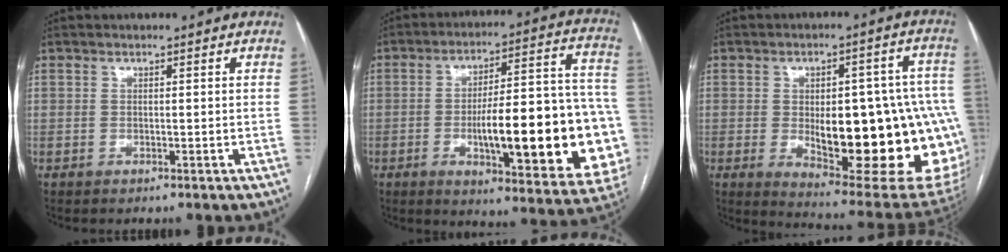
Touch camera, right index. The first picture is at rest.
{"total": 26.2, "force": [-5.5, 5.5, 25.0], "torque": [-0.277, 0.017, -0.063]}
{"total": 25.3, "force": [-3.8, 8.1, 23.6], "torque": [-0.224, 0.014, -0.022]}